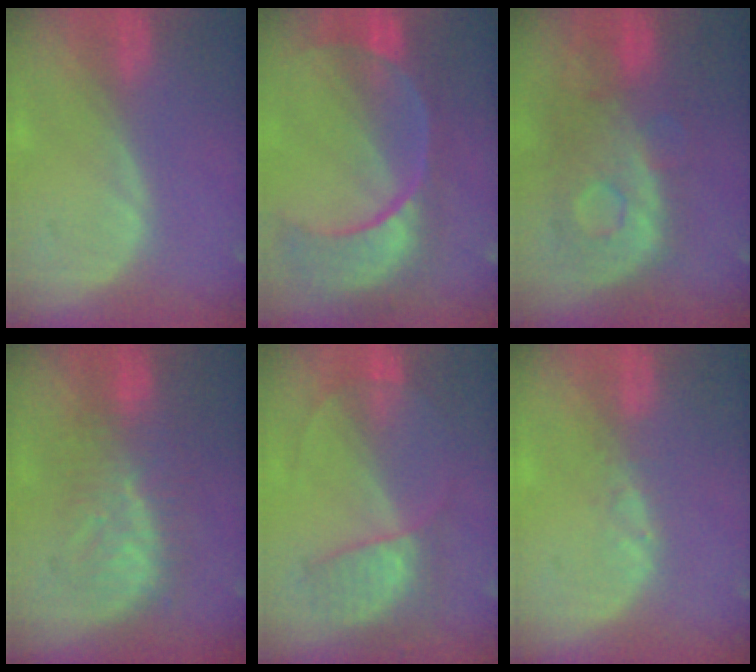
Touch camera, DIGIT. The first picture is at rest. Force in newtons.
{"total": 11.6, "press": 9.6, "slide": 6.5}
{"total": 10.1, "press": 9.2, "slide": 4.1}
{"total": 8.0, "press": 7.8, "slide": 1.6}
{"total": 7.0, "press": 6.0, "slide": 3.6}
{"total": 1.3, "press": 1.0, "slide": 0.8}